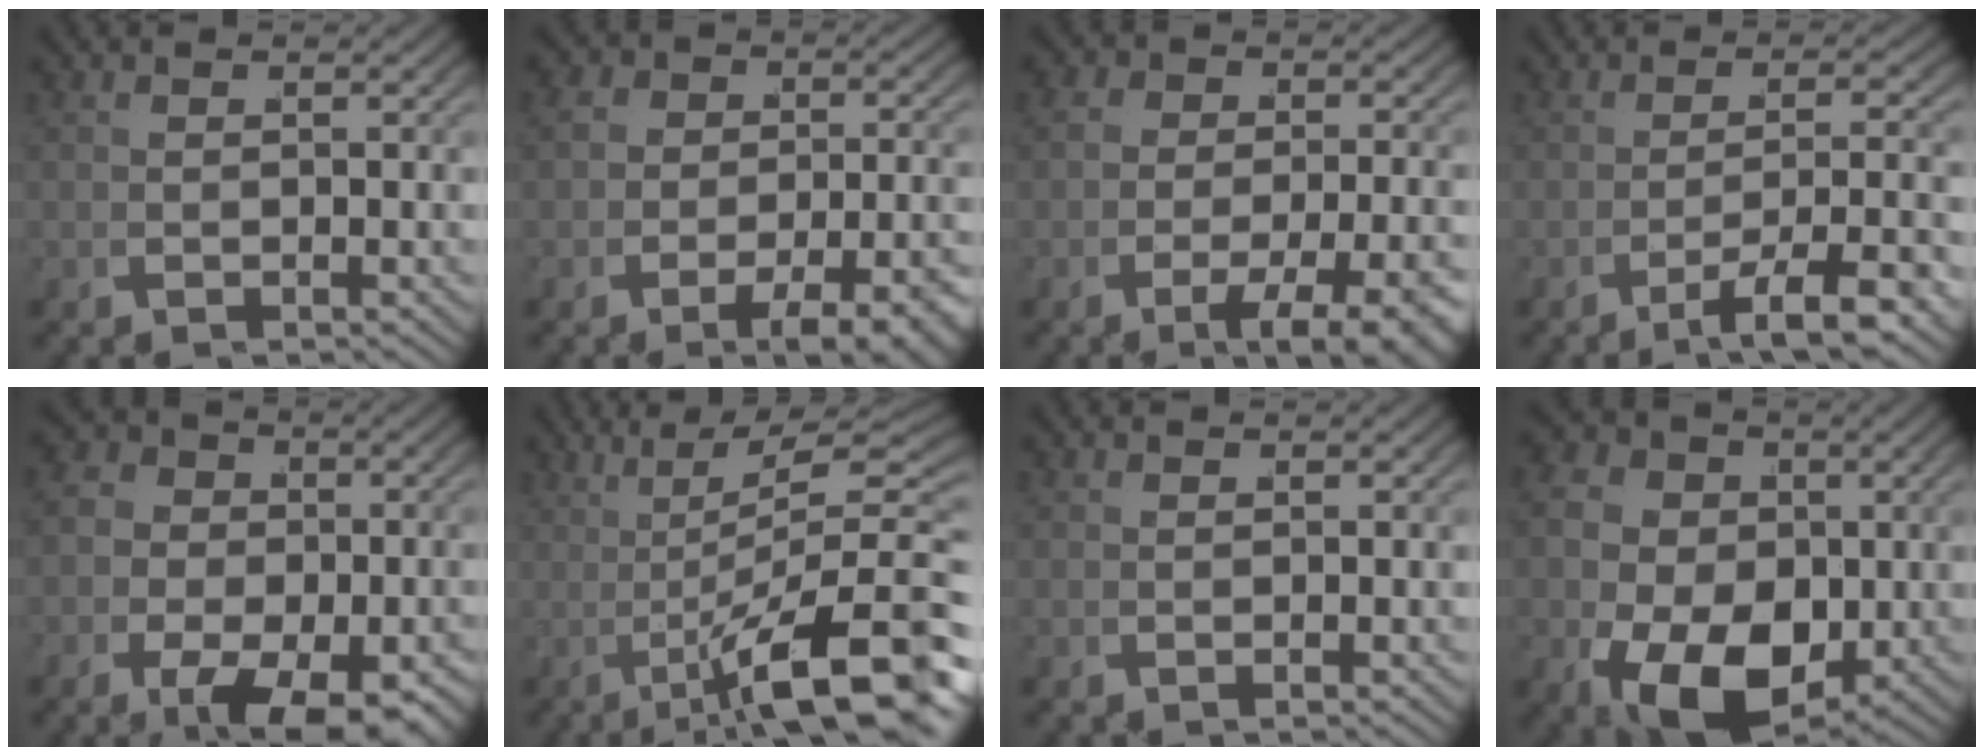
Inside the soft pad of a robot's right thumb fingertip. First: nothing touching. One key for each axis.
{"total": 4.3, "fx": -1.7, "fy": 2.6, "fz": 3.0, "tx": -0.037, "ty": -0.014, "tz": -0.026}
{"total": 5.3, "fx": -2.5, "fy": 2.5, "fz": 4.0, "tx": -0.054, "ty": -0.019, "tz": -0.033}
{"total": 4.9, "fx": -1.7, "fy": 1.9, "fz": 4.2, "tx": -0.071, "ty": -0.002, "tz": -0.019}
{"total": 7.5, "fx": -1.5, "fy": 5.4, "fz": 5.0, "tx": -0.090, "ty": -0.040, "tz": -0.008}
{"total": 11.9, "fx": -0.2, "fy": 5.0, "fz": 10.8, "tx": -0.170, "ty": -0.023, "tz": 0.020}
{"total": 0.0}
{"total": 13.4, "fx": -1.4, "fy": 10.1, "fz": 8.6, "tx": -0.186, "ty": -0.073, "tz": 0.009}